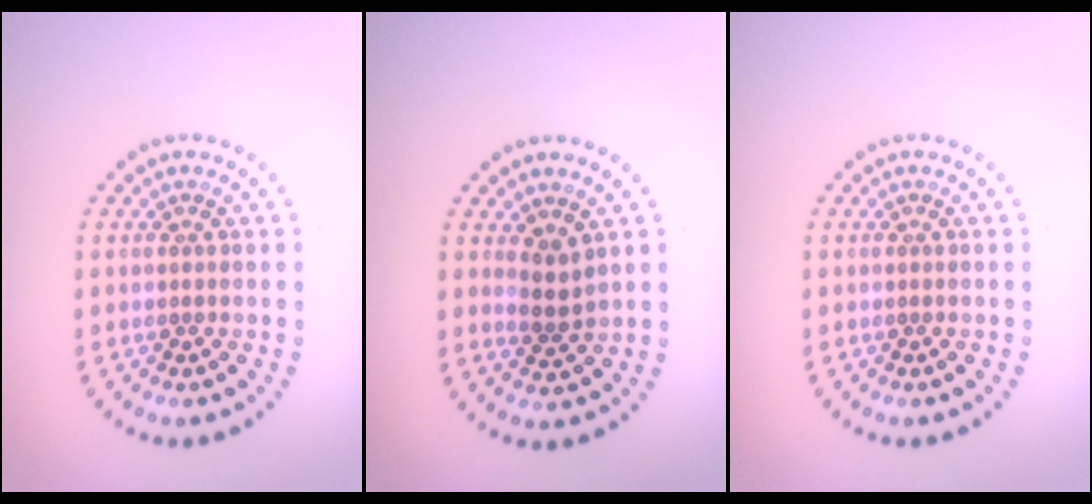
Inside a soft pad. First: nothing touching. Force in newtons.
{"total": 1.8, "press": 1.5, "slide": 1.0}
{"total": 0.0}